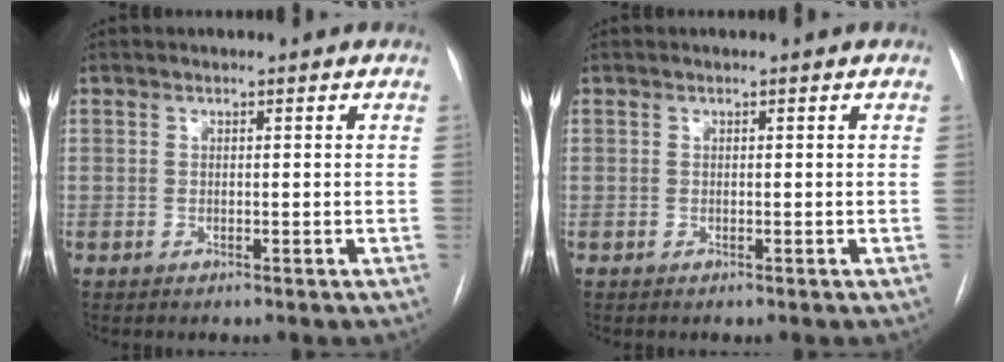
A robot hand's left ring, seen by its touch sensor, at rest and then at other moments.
{"total": 0.0}